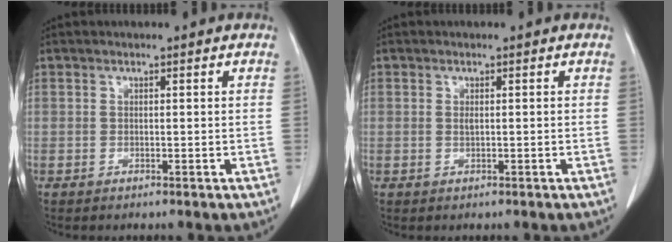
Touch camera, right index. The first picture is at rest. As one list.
[{"total": 0.7, "force": [0.1, 0.2, 0.7], "torque": [-0.017, -0.003, 0.002]}]